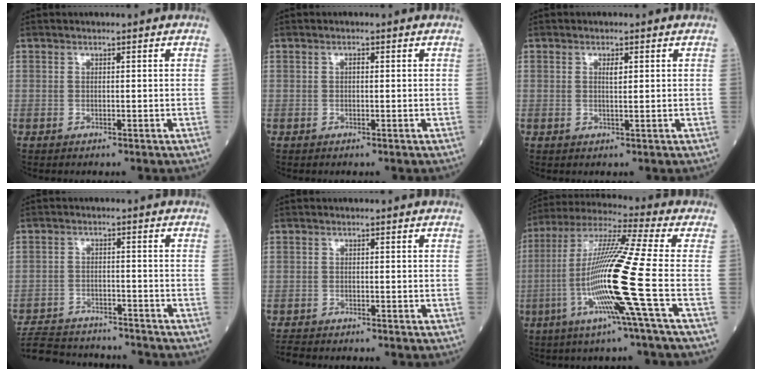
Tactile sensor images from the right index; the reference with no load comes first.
{"total": 0.6, "force": [0.0, 0.3, 0.5], "torque": [-0.009, 0.002, -0.001]}
{"total": 1.5, "force": [0.6, 0.2, 1.4], "torque": [-0.028, 0.002, 0.013]}
{"total": 13.6, "force": [-12.8, 3.0, 3.5], "torque": [-0.069, 0.009, -0.188]}
{"total": 2.5, "force": [-2.4, 0.5, 0.4], "torque": [-0.008, -0.008, -0.041]}
{"total": 16.7, "force": [-4.5, -2.5, 15.8], "torque": [-0.314, -0.015, -0.097]}